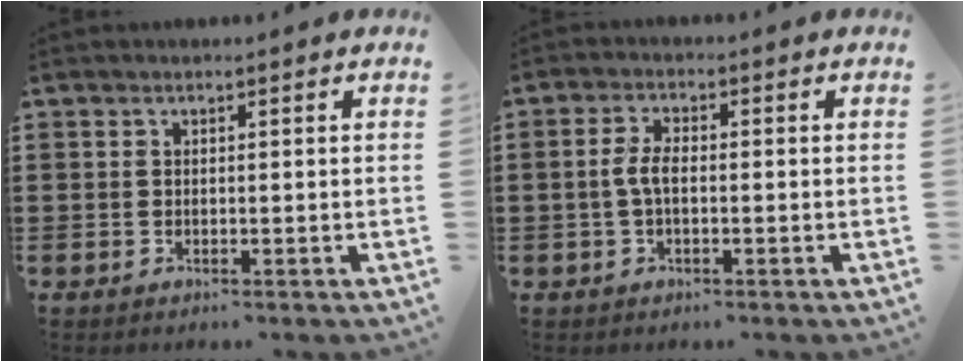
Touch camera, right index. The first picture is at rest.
{"total": 3.6, "force": [-0.5, 1.4, 3.2], "torque": [-0.082, -0.003, -0.017]}